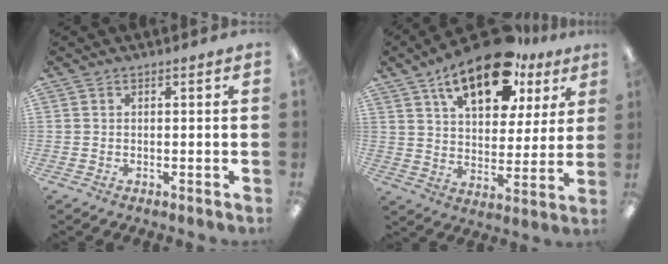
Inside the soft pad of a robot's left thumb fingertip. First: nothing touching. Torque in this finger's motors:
{"motor_torque": [0.41, 1.25, 1.49, -1.28, 0.15]}